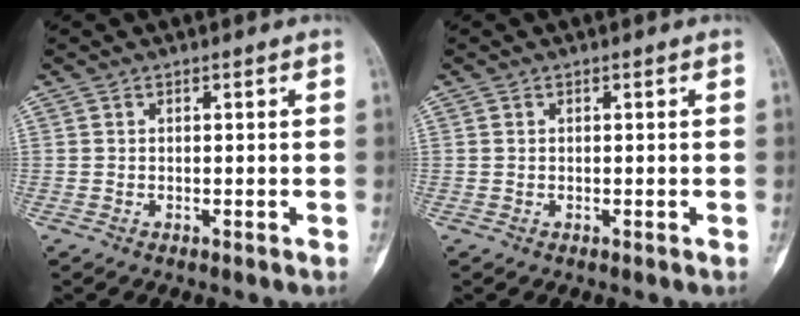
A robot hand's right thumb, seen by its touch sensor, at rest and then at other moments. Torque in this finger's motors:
{"motor_torque": [-0.29, 0.04, 0.10, -0.22, 0.00]}